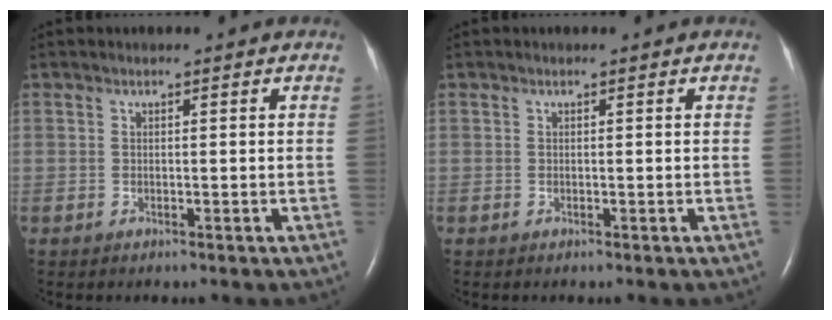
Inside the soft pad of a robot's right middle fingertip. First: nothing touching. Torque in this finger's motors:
{"motor_torque": [0.01, 0.08, -0.04, -0.01]}